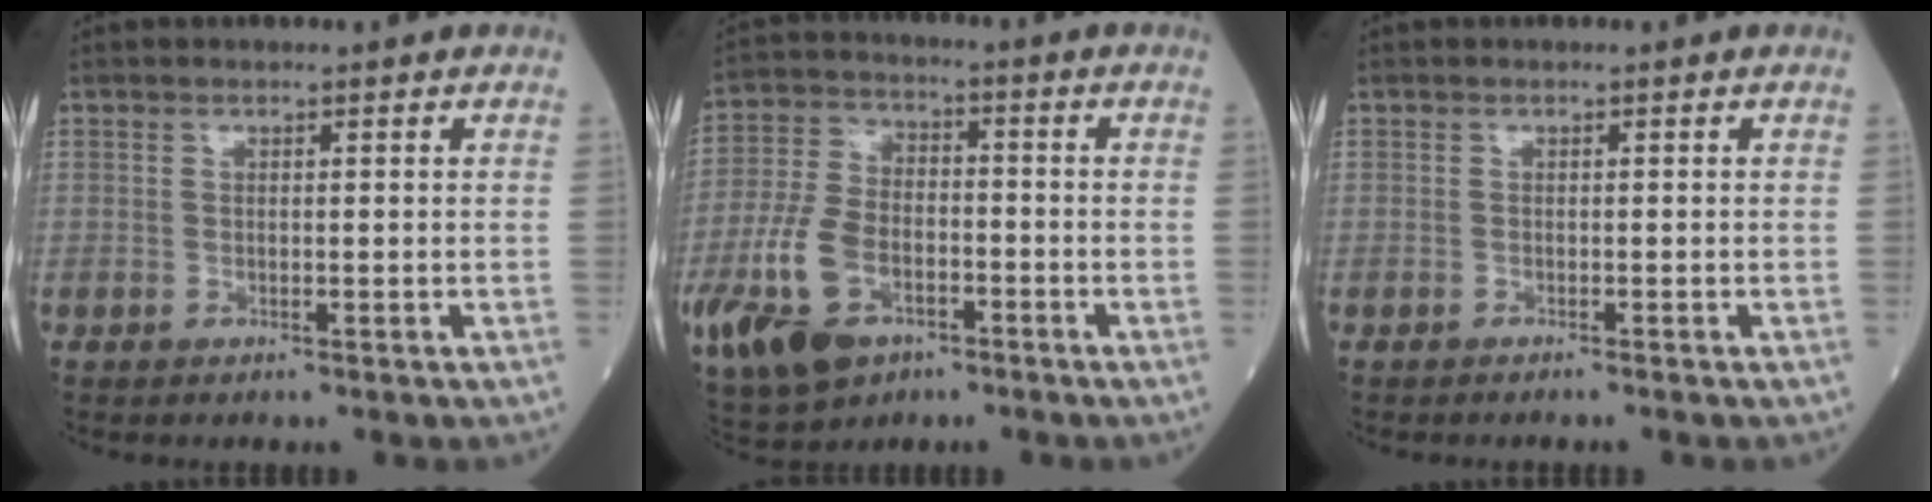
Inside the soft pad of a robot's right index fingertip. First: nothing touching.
{"total": 14.4, "force": [-6.4, 8.3, 9.9], "torque": [-0.226, -0.002, -0.112]}
{"total": 1.3, "force": [-1.2, -0.2, 0.6], "torque": [-0.007, 0.002, -0.012]}